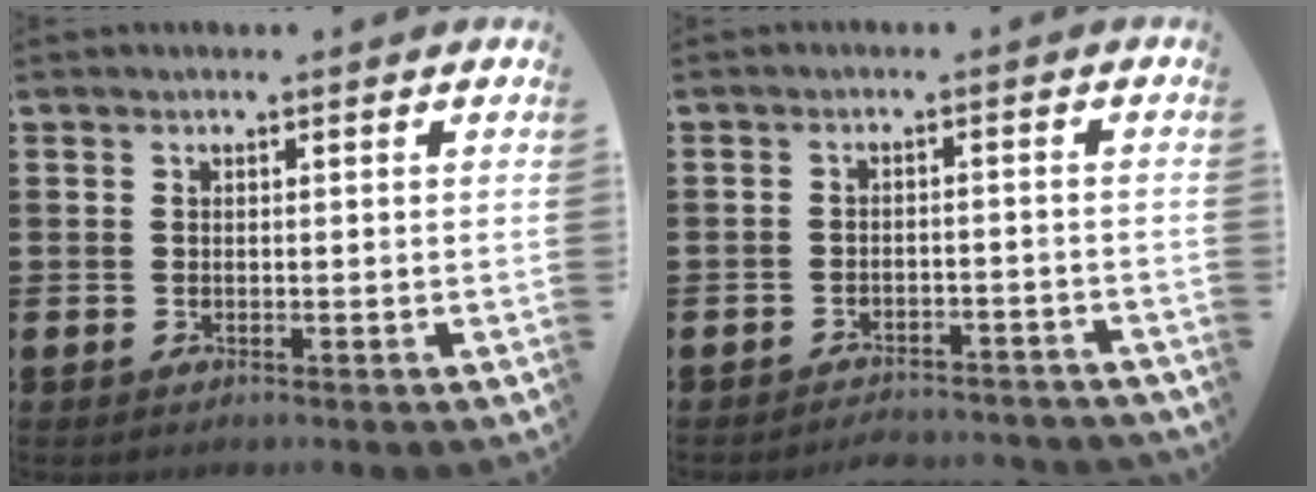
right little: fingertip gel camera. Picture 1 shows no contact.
{"total": 2.5, "force": [-2.5, 0.0, -0.1], "torque": [-0.005, 0.005, -0.054]}